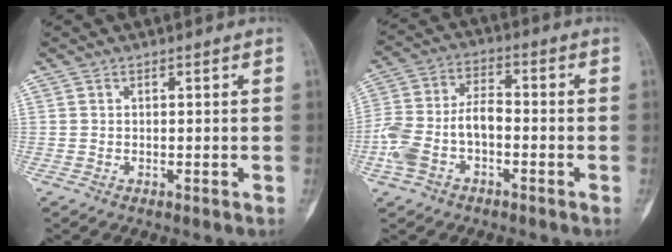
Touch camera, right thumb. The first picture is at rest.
{"total": 11.2, "force": [-3.0, 6.5, 8.5], "torque": [-0.184, 0.038, -0.062]}